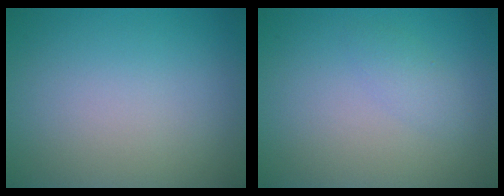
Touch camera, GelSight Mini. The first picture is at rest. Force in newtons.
{"total": 1.3, "press": 1.3, "slide": 0.0}